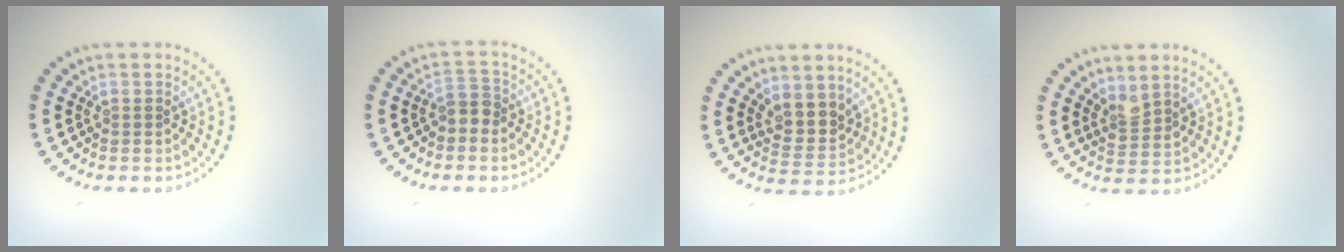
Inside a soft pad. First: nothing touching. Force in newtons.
{"total": 1.8, "press": 1.5, "slide": 1.0}
{"total": 3.0, "press": 2.6, "slide": 1.5}
{"total": 1.8, "press": 1.4, "slide": 1.1}